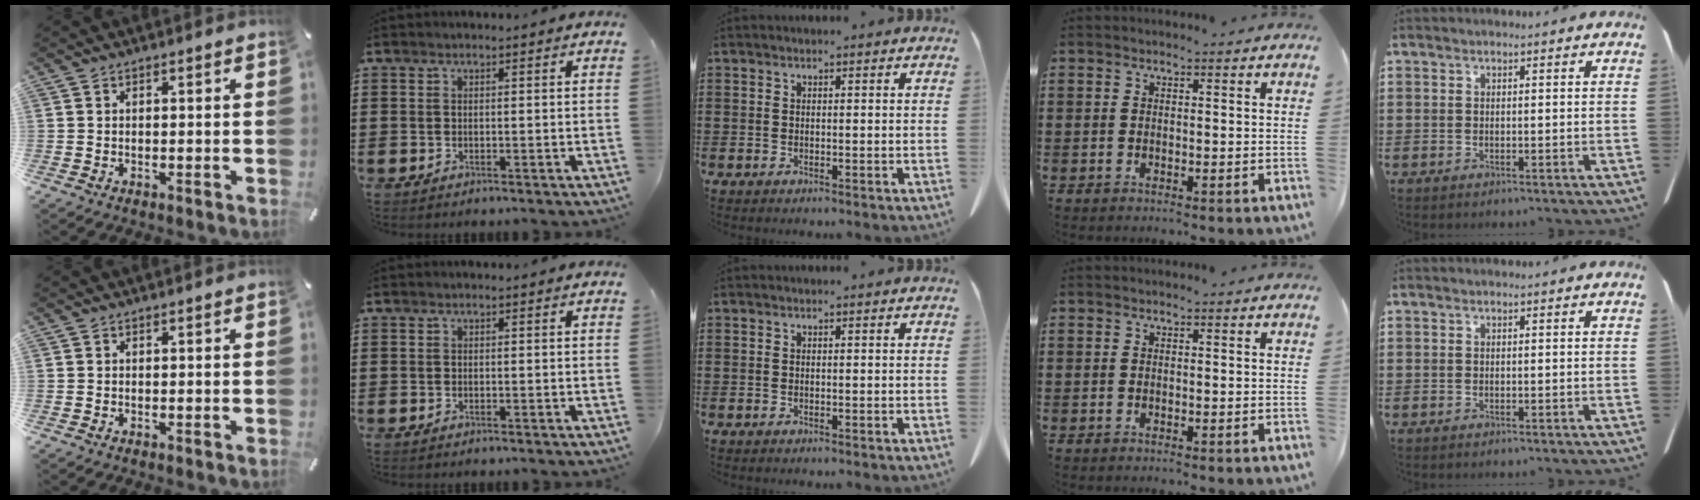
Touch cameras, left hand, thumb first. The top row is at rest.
{}